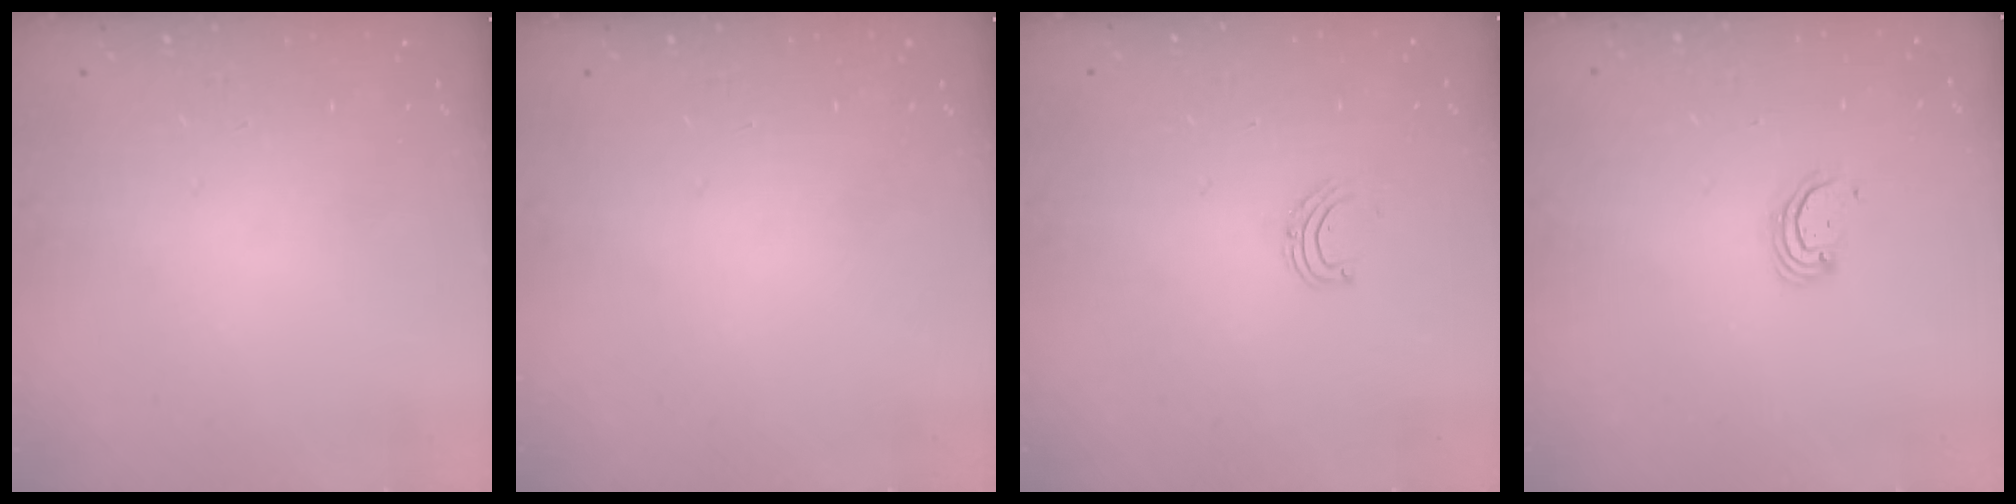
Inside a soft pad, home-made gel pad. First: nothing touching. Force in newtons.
{"total": 0.0}
{"total": 4.7, "press": 4.7, "slide": 0.4}
{"total": 2.3, "press": 2.3, "slide": 0.2}